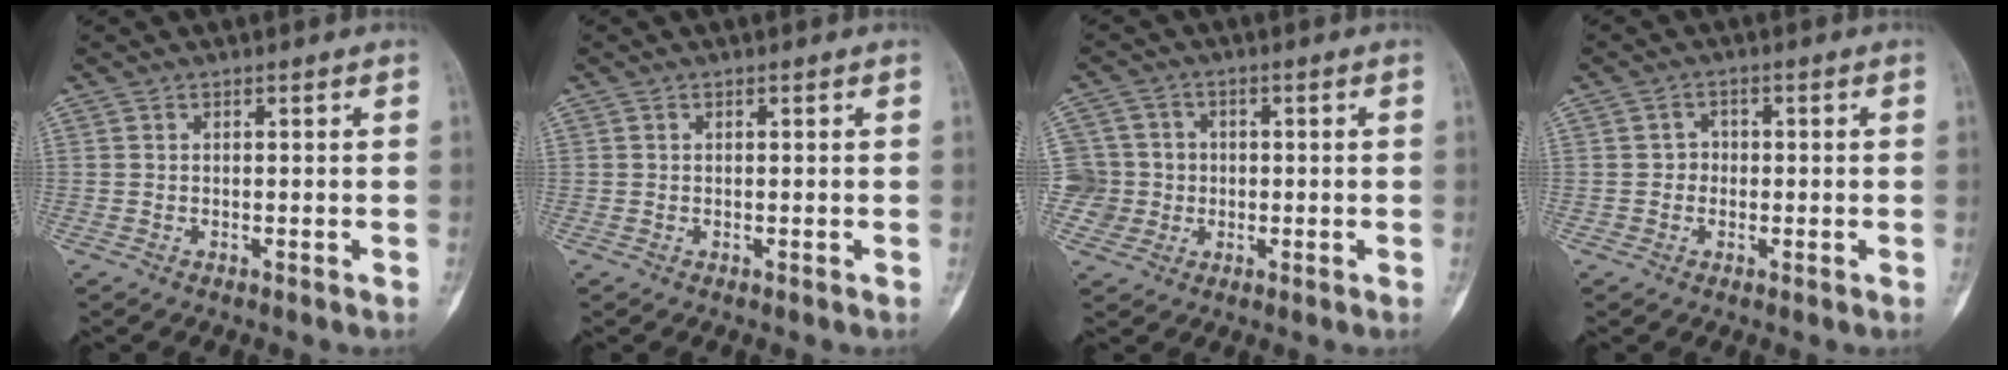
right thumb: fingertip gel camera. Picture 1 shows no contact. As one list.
[{"total": 0.0}, {"total": 6.9, "force": [-0.6, 6.9, 0.2], "torque": [0.023, 0.018, -0.013]}, {"total": 2.5, "force": [-0.3, 2.4, 0.6], "torque": [0.013, 0.011, -0.011]}]